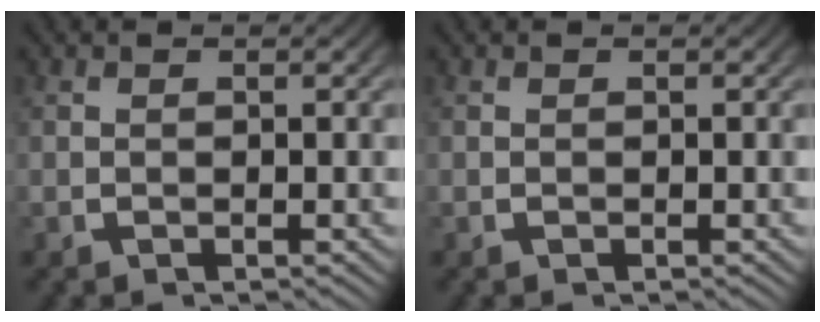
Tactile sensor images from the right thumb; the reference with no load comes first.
{"total": 0.0}